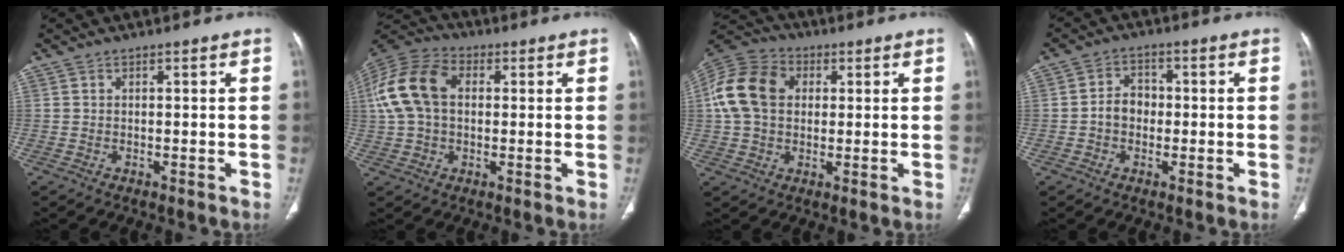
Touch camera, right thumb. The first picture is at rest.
{"total": 14.4, "force": [2.2, 9.7, 10.4], "torque": [-0.214, 0.032, 0.035]}
{"total": 14.0, "force": [2.3, 10.4, 9.1], "torque": [-0.174, 0.026, 0.034]}
{"total": 4.6, "force": [-0.6, 3.7, 2.6], "torque": [-0.028, 0.017, -0.019]}